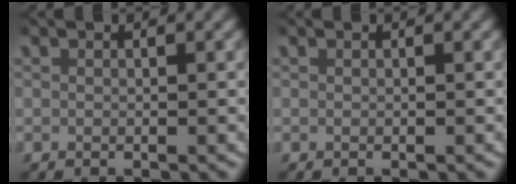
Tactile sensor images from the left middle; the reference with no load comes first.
{"total": 0.0}